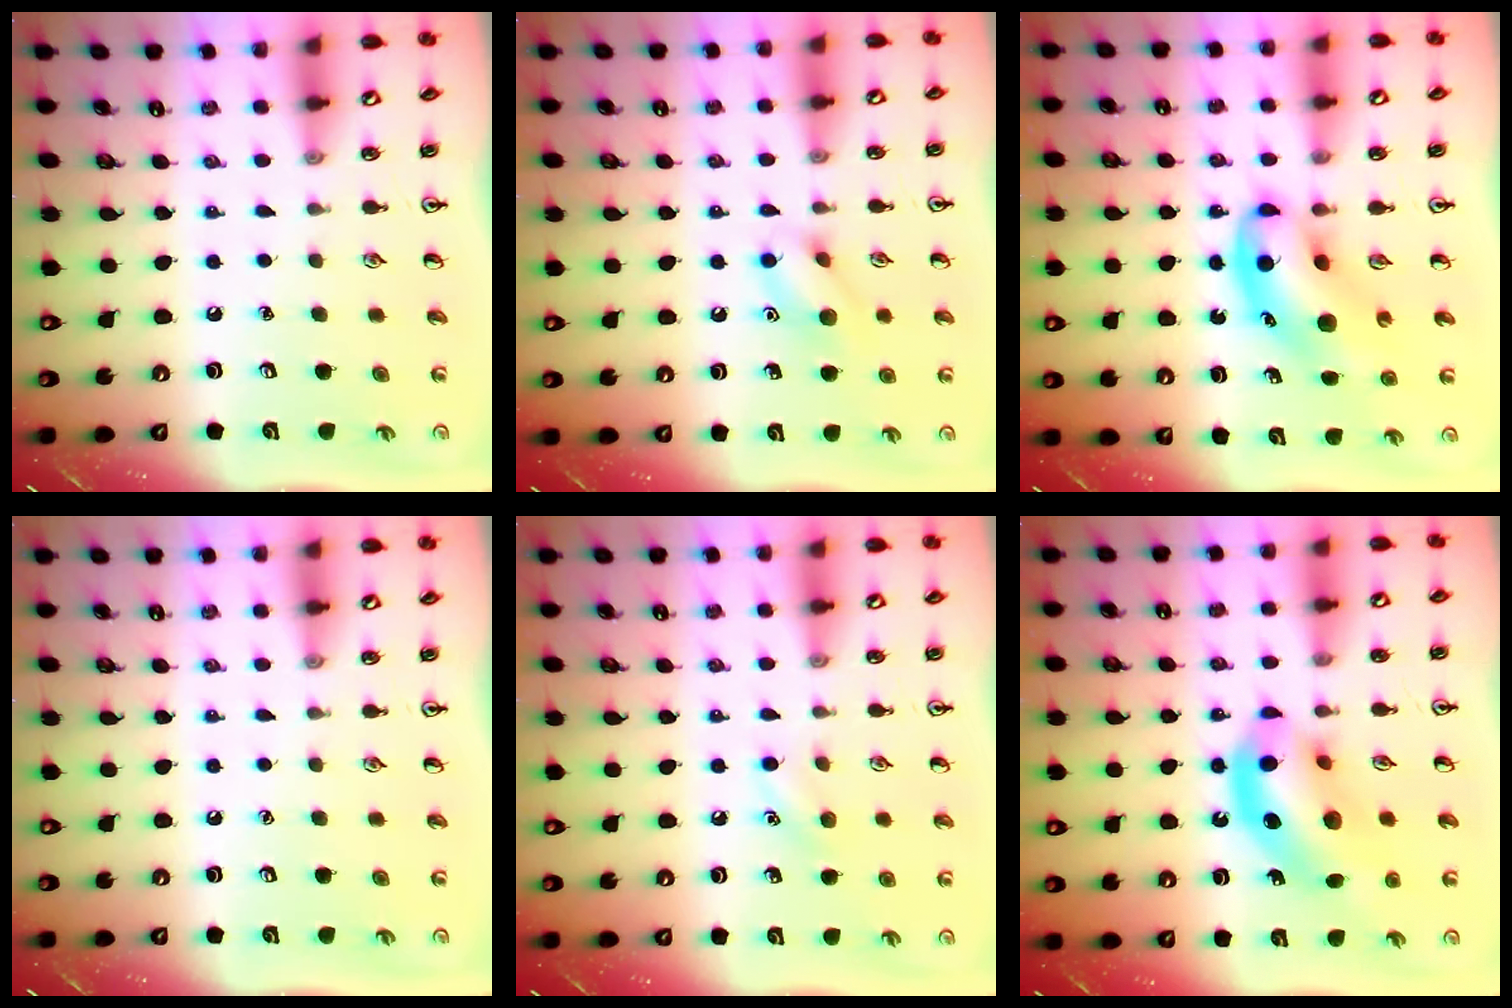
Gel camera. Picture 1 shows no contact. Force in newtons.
{"total": 9.4, "press": 9.3, "slide": 0.5}
{"total": 10.6, "press": 10.2, "slide": 2.8}
{"total": 0.0}
{"total": 6.4, "press": 6.1, "slide": 2.0}
{"total": 13.6, "press": 13.2, "slide": 3.4}